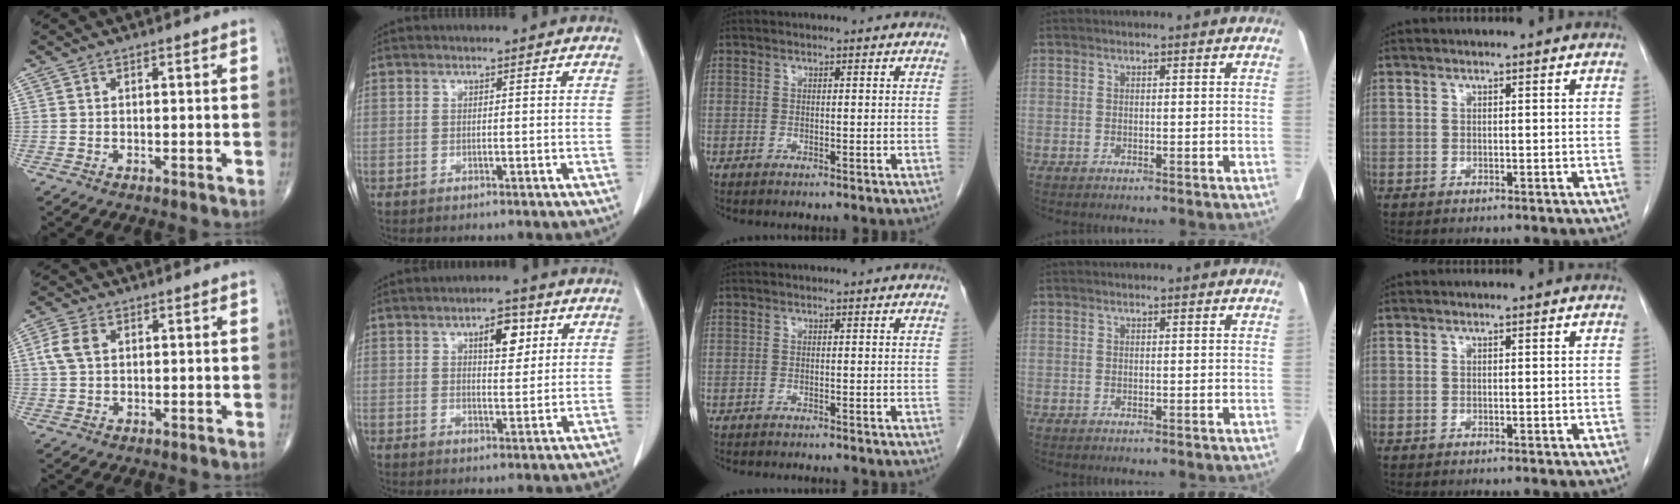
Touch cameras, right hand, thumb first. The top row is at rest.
{"thumb": {"total": 4.7, "force": [1.2, 3.1, 3.3], "torque": [-0.075, 0.007, 0.023]}, "index": {"total": 5.4, "force": [2.4, 2.2, 4.3], "torque": [-0.065, 0.004, 0.037]}, "middle": {"total": 4.1, "force": [-3.8, 0.7, 1.5], "torque": [-0.019, -0.006, -0.048]}}